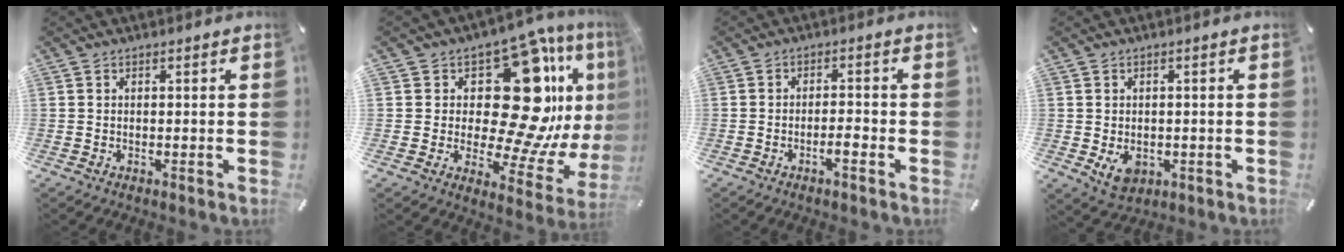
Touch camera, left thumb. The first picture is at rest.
{"total": 23.4, "force": [8.2, 12.7, 17.8], "torque": [-0.248, -0.087, 0.143]}
{"total": 2.9, "force": [-1.5, 0.8, 2.4], "torque": [-0.039, 0.005, -0.027]}
{"total": 5.1, "force": [-1.3, 3.9, 3.0], "torque": [-0.051, -0.003, -0.025]}